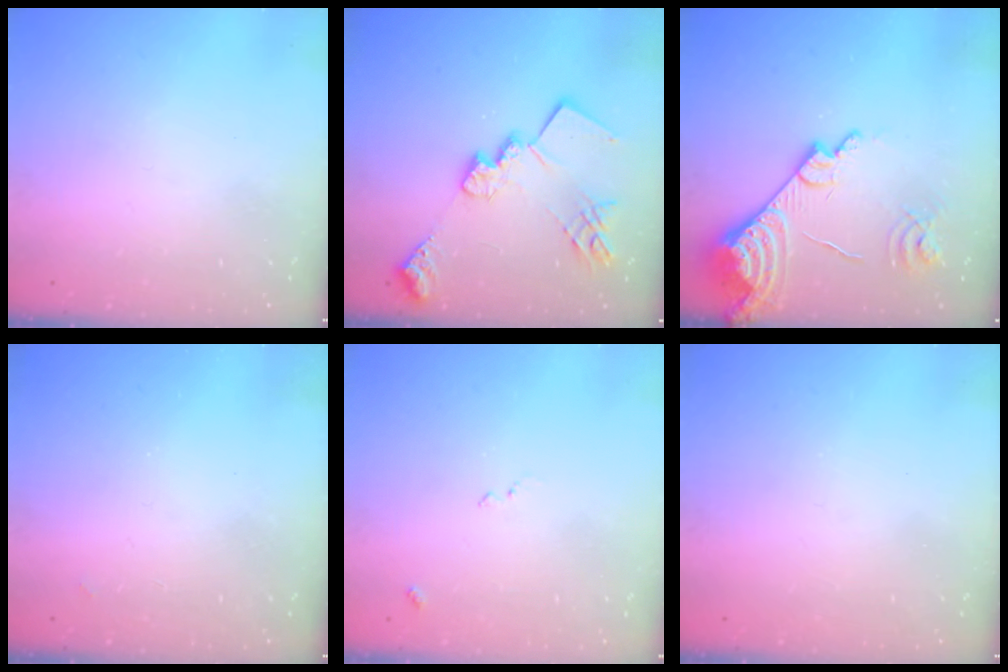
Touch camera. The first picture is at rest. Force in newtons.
{"total": 21.2, "press": 21.2, "slide": 1.5}
{"total": 17.2, "press": 17.1, "slide": 1.9}
{"total": 1.1, "press": 1.0, "slide": 0.3}
{"total": 9.5, "press": 9.5, "slide": 0.8}
{"total": 1.5, "press": 1.3, "slide": 0.9}